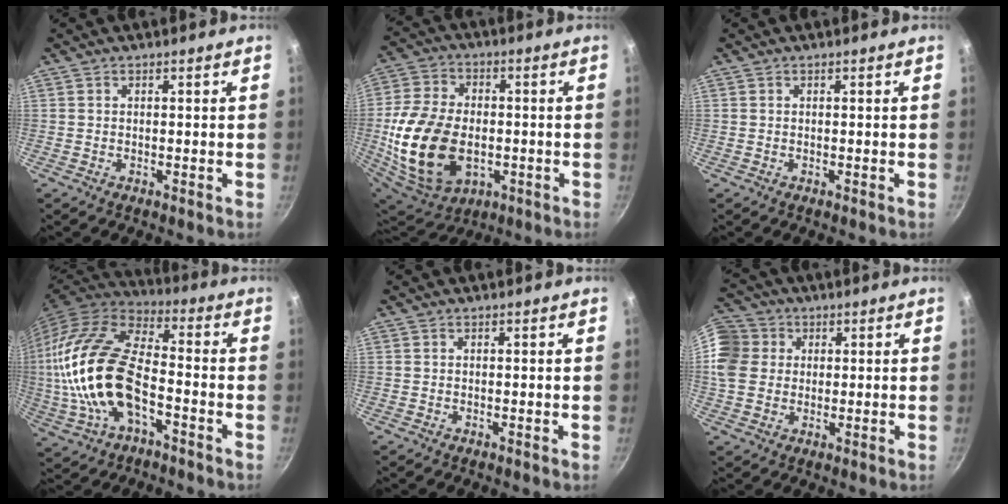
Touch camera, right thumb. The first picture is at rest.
{"total": 21.0, "force": [-3.3, 13.8, 15.5], "torque": [-0.300, 0.007, -0.047]}
{"total": 0.0}
{"total": 21.6, "force": [-3.8, 10.9, 18.3], "torque": [-0.360, 0.026, -0.076]}
{"total": 0.0}
{"total": 15.3, "force": [2.7, 13.2, 7.3], "torque": [-0.161, 0.021, 0.044]}